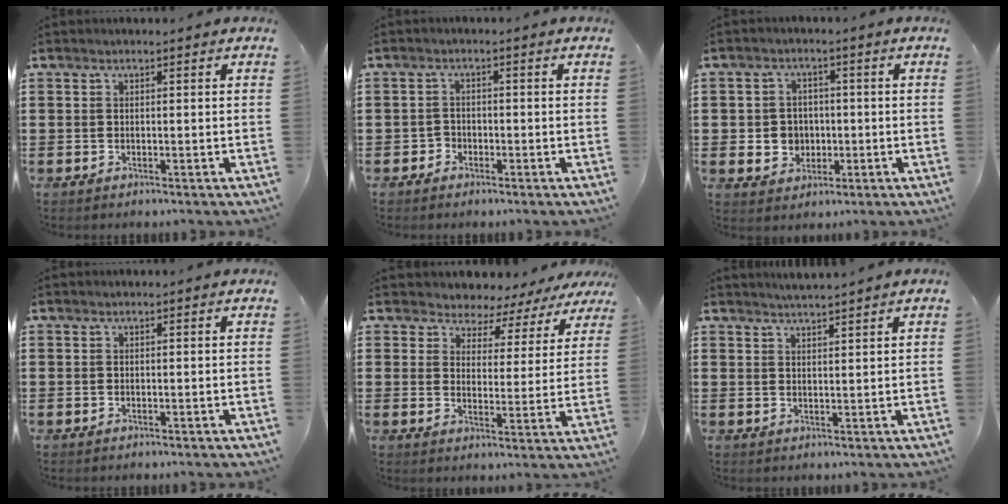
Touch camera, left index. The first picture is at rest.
{"total": 1.6, "force": [-1.2, 1.1, 0.1], "torque": [-0.010, 0.002, -0.027]}
{"total": 4.0, "force": [-0.3, 3.8, 1.4], "torque": [-0.041, 0.008, -0.008]}
{"total": 0.0}
{"total": 3.8, "force": [3.5, 1.3, -0.2], "torque": [-0.024, -0.022, 0.057]}
{"total": 2.1, "force": [2.1, -0.3, 0.0], "torque": [-0.006, -0.003, 0.040]}